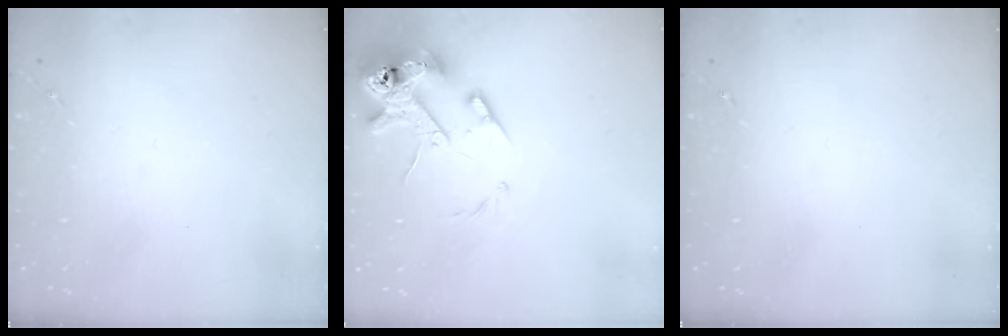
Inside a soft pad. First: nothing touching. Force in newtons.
{"total": 14.4, "press": 14.2, "slide": 2.1}
{"total": 0.0}